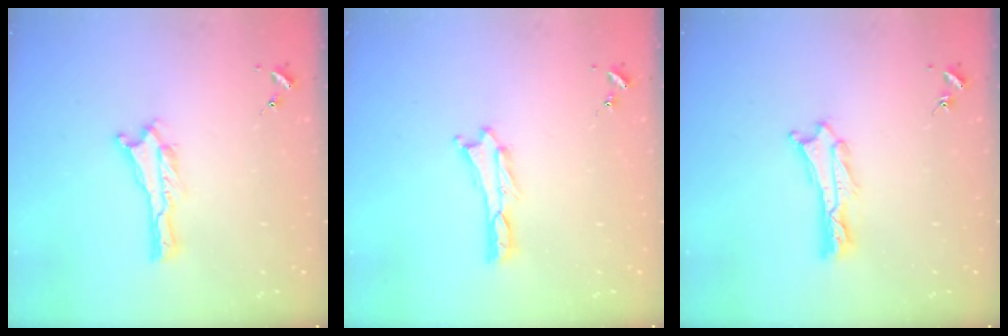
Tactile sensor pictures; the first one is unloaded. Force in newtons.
{"total": 0.0}
{"total": 1.1, "press": 1.1, "slide": 0.2}